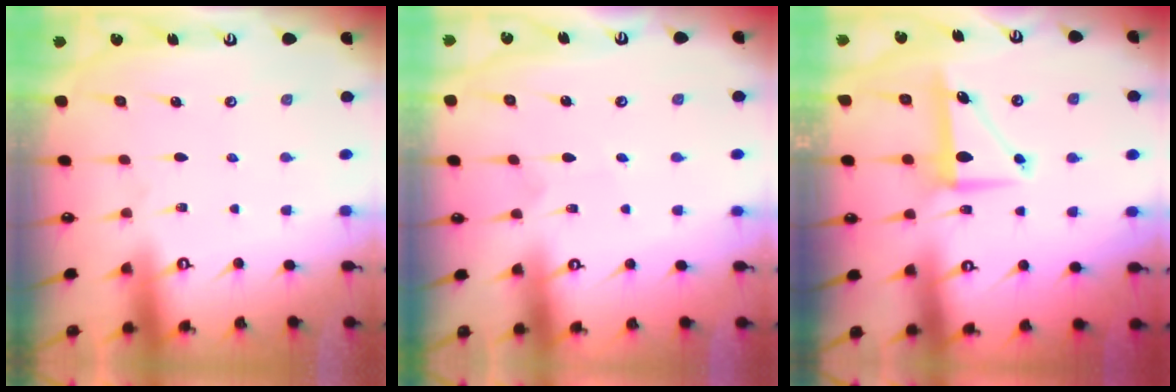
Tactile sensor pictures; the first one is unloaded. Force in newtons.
{"total": 2.9, "press": 2.8, "slide": 0.2}
{"total": 8.3, "press": 8.3, "slide": 0.6}